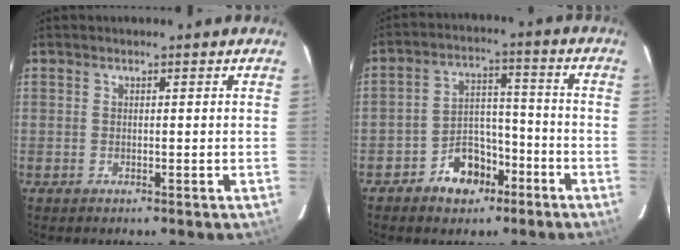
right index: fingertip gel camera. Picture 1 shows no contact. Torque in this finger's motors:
{"motor_torque": [1.01, -0.92, 0.19, 0.04]}